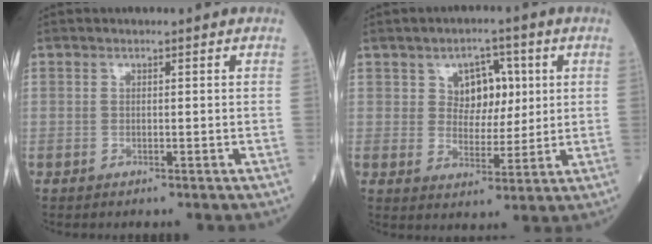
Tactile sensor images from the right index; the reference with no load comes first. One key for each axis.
{"total": 6.4, "fx": 2.2, "fy": 4.4, "fz": 4.1, "tx": -0.055, "ty": 0.013, "tz": 0.037}